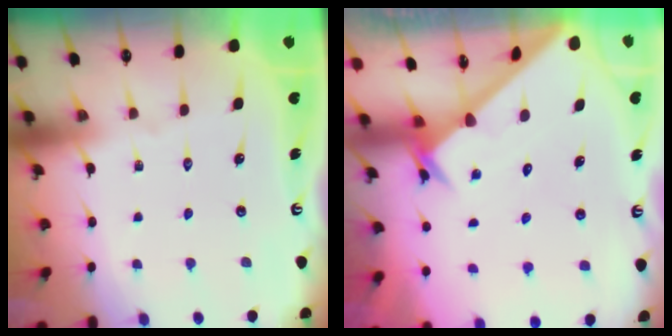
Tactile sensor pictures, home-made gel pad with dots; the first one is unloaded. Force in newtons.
{"total": 2.2, "press": 2.2, "slide": 0.2}